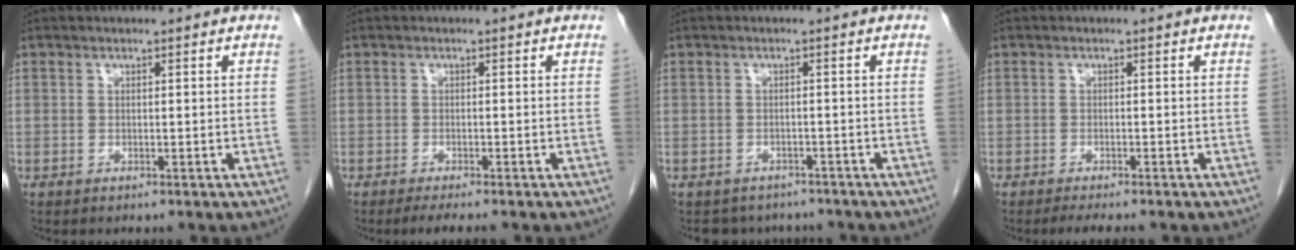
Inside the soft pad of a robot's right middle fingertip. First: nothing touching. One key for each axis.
{"total": 3.3, "fx": -2.7, "fy": 0.2, "fz": 1.9, "tx": -0.027, "ty": -0.006, "tz": -0.040}
{"total": 5.6, "fx": -4.9, "fy": 2.7, "fz": 0.2, "tx": 0.005, "ty": 0.007, "tz": -0.058}
{"total": 3.9, "fx": -3.3, "fy": 0.6, "fz": 2.1, "tx": -0.026, "ty": -0.007, "tz": -0.045}